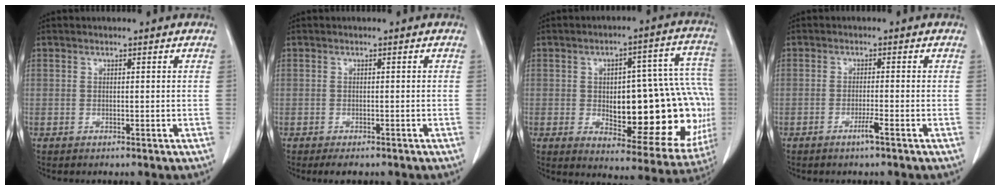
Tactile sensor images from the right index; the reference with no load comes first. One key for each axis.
{"total": 2.2, "fx": -1.7, "fy": 0.8, "fz": 1.1, "tx": -0.014, "ty": -0.003, "tz": -0.020}
{"total": 25.6, "fx": -2.4, "fy": 8.9, "fz": 23.9, "tx": -0.226, "ty": 0.038, "tz": -0.001}
{"total": 2.0, "fx": -1.2, "fy": -0.4, "fz": 1.6, "tx": -0.031, "ty": -0.003, "tz": -0.024}